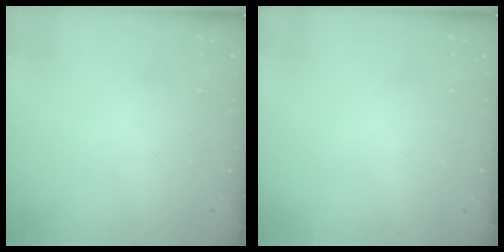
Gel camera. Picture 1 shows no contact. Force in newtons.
{"total": 0.0}